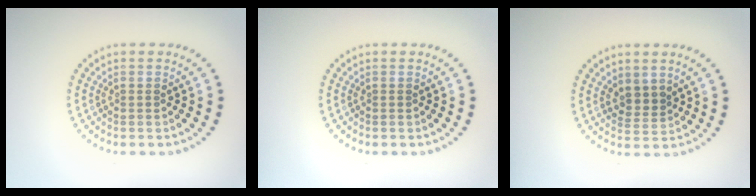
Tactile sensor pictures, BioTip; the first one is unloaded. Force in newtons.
{"total": 0.0}
{"total": 1.9, "press": 1.5, "slide": 1.2}